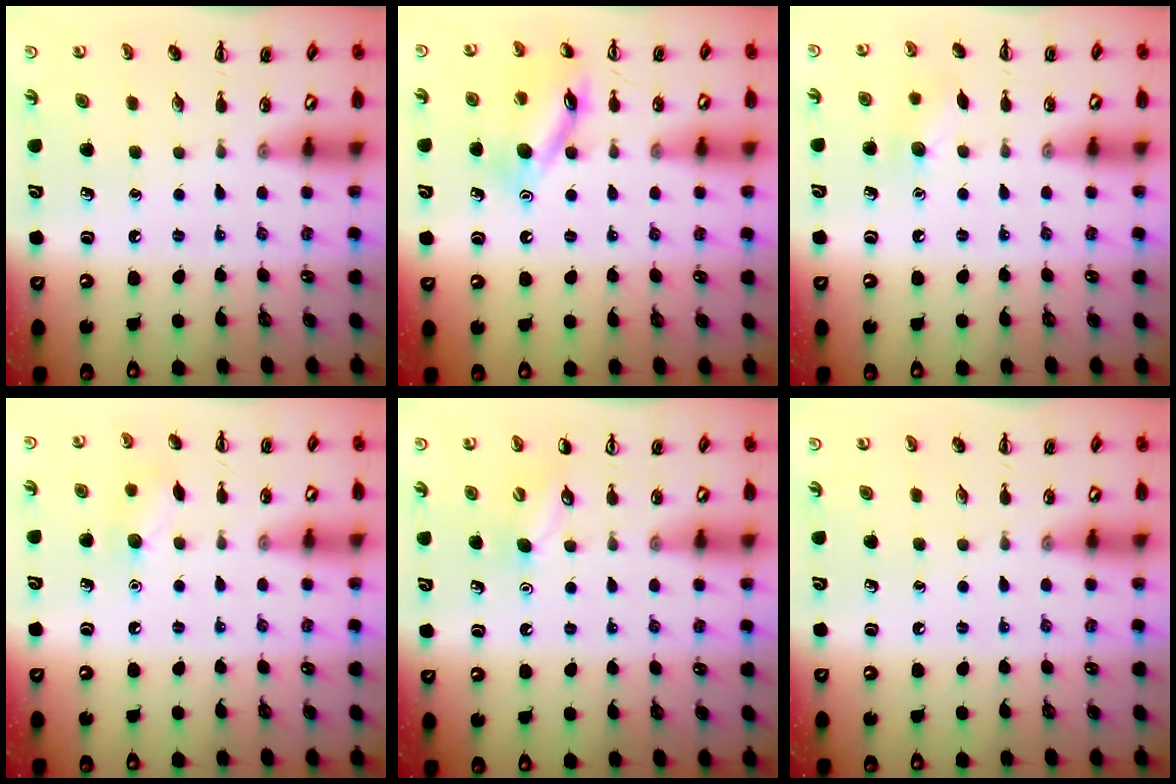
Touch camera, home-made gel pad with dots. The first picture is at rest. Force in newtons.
{"total": 12.7, "press": 12.6, "slide": 1.1}
{"total": 7.4, "press": 7.1, "slide": 1.8}
{"total": 7.8, "press": 7.5, "slide": 2.0}
{"total": 5.4, "press": 5.2, "slide": 1.4}
{"total": 0.0}